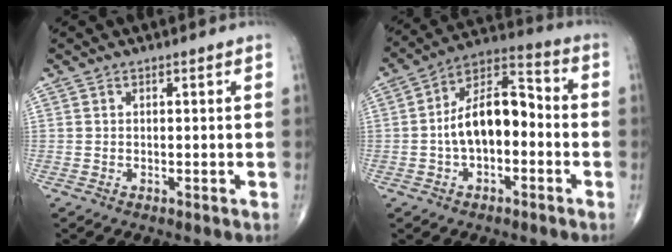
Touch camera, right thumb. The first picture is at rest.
{"total": 13.2, "force": [-1.6, 7.2, 10.9], "torque": [-0.175, 0.047, -0.038]}